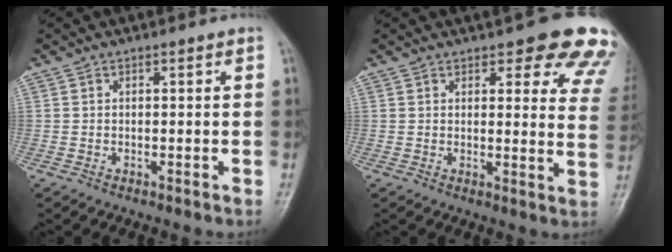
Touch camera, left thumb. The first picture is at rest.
{"total": 15.0, "force": [11.1, 4.9, 8.8], "torque": [-0.050, -0.047, 0.104]}